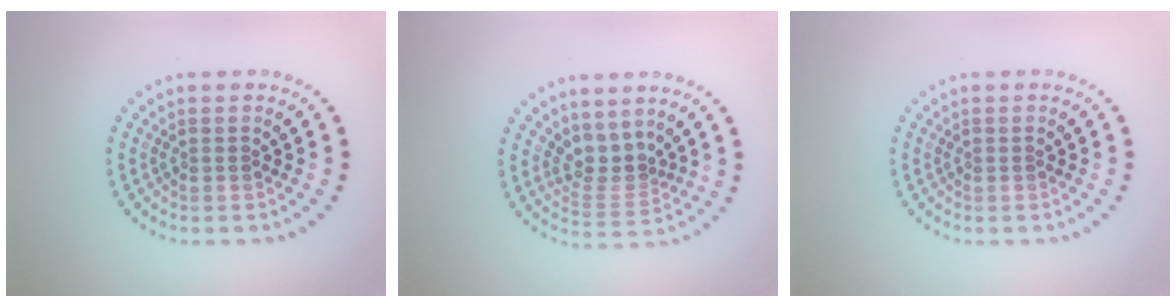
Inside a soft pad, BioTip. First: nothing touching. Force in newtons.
{"total": 2.8, "press": 1.9, "slide": 2.1}
{"total": 0.0}